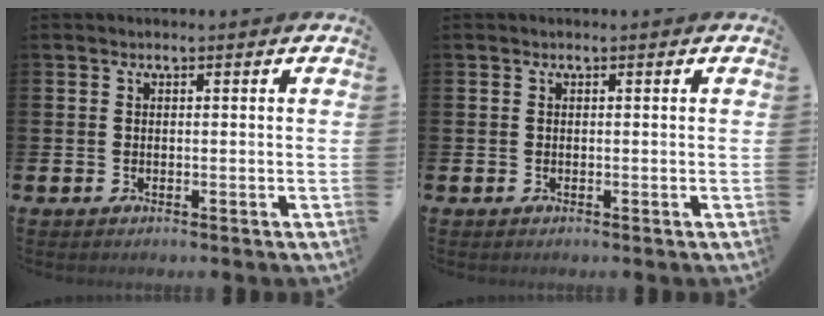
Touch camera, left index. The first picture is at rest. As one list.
[{"total": 0.0}]